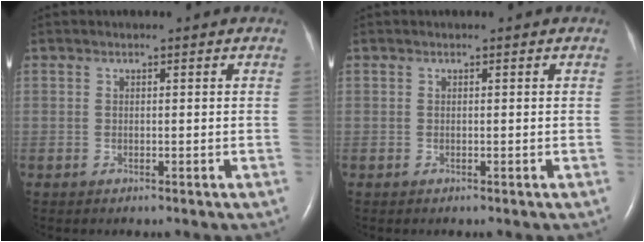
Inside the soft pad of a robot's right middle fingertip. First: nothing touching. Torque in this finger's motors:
{"motor_torque": [0.00, 0.00, 0.00, 0.00]}